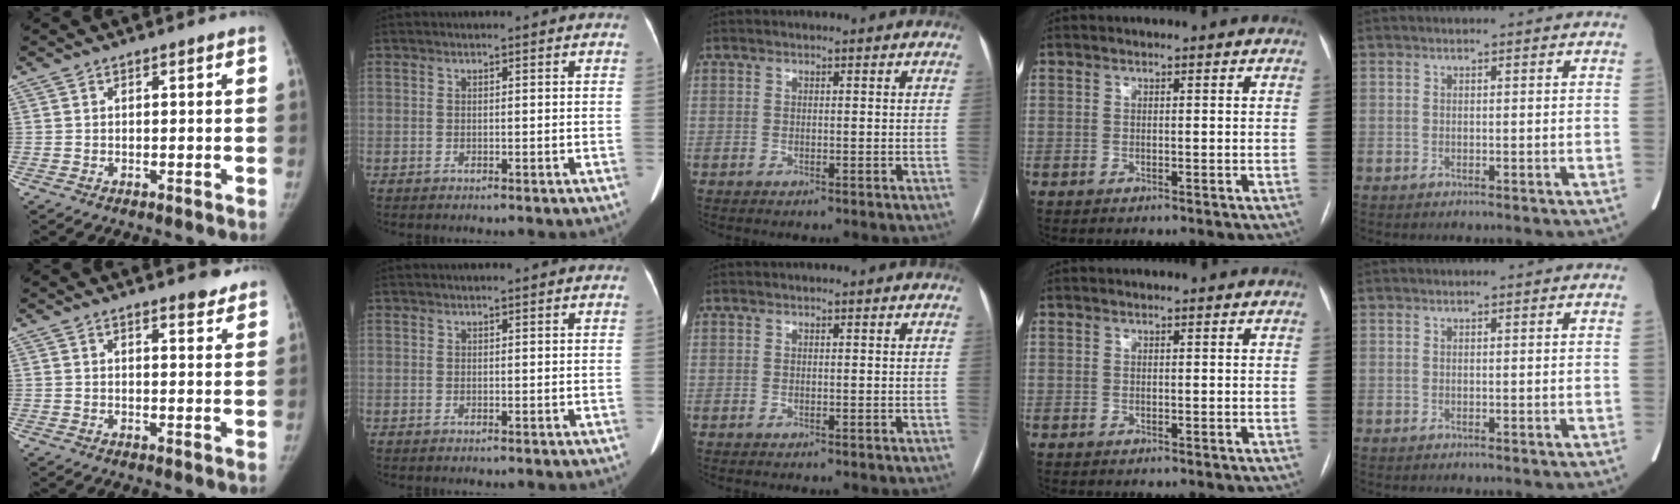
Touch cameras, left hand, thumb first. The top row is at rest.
{"thumb": {"total": 4.4, "force": [3.8, 1.1, 1.9], "torque": [-0.010, -0.023, 0.042]}}